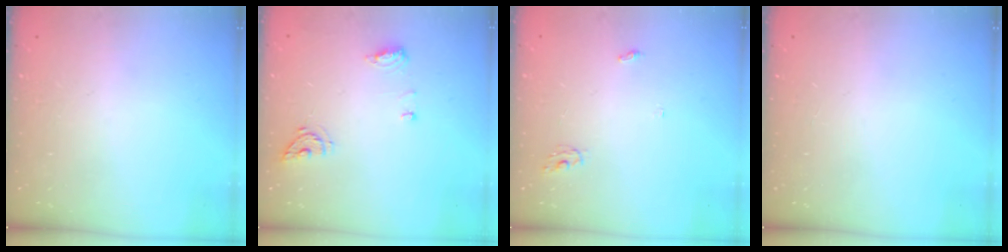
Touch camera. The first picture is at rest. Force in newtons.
{"total": 6.9, "press": 6.7, "slide": 1.7}
{"total": 2.8, "press": 2.8, "slide": 0.2}
{"total": 0.0}